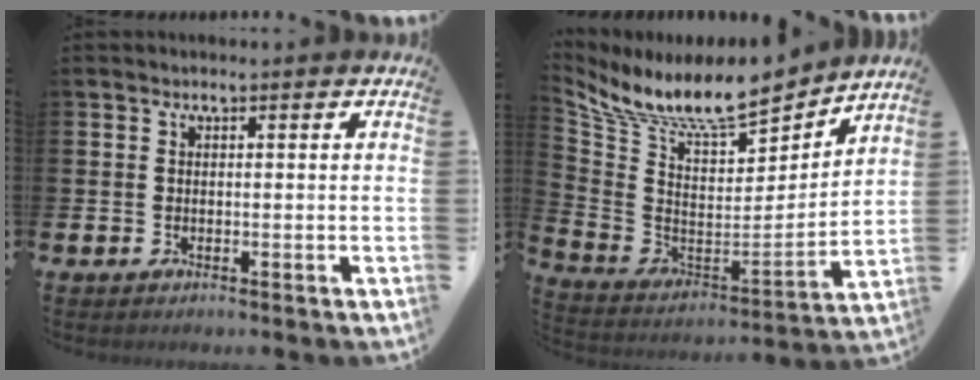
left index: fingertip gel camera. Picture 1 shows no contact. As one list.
[{"total": 9.6, "force": [8.7, 1.5, 3.8], "torque": [-0.119, -0.064, 0.150]}]